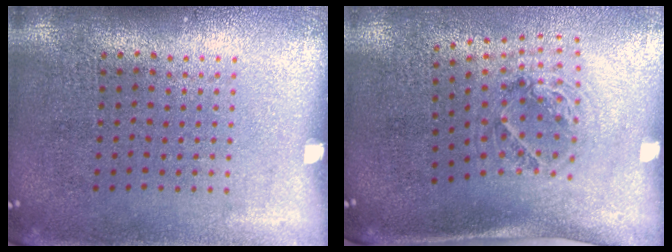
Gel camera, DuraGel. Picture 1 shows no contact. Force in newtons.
{"total": 1.3, "press": 1.2, "slide": 0.6}